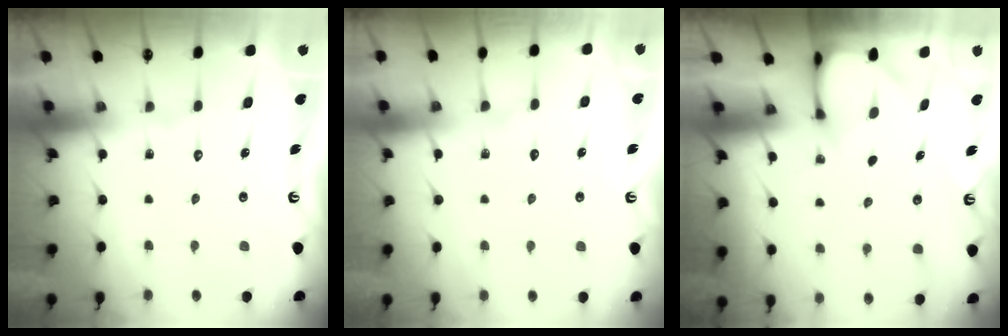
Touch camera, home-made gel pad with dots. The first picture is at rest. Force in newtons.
{"total": 2.5, "press": 2.5, "slide": 0.4}
{"total": 2.9, "press": 2.9, "slide": 0.3}